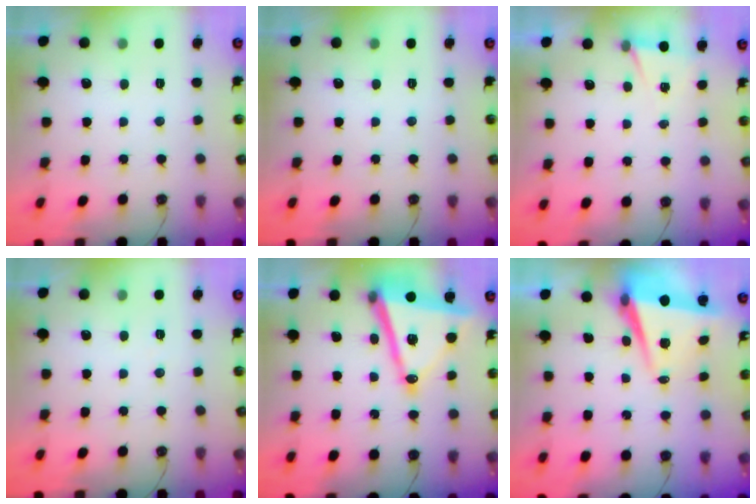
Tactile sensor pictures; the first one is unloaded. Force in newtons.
{"total": 0.0}
{"total": 4.5, "press": 1.3, "slide": 4.4}
{"total": 4.8, "press": 2.1, "slide": 4.4}
{"total": 16.2, "press": 15.7, "slide": 4.0}
{"total": 7.1, "press": 6.3, "slide": 3.2}